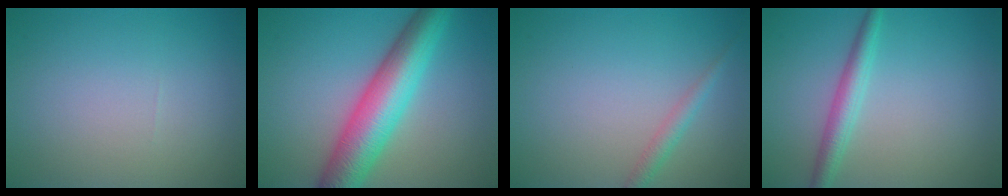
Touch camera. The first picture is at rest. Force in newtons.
{"total": 8.4, "press": 8.4, "slide": 0.2}
{"total": 1.5, "press": 1.5, "slide": 0.0}
{"total": 2.7, "press": 2.7, "slide": 0.1}